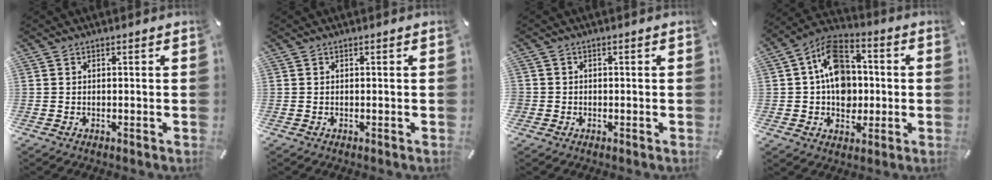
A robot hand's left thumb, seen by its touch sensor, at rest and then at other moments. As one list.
[{"total": 0.0}, {"total": 1.5, "force": [-0.3, 1.4, 0.2], "torque": [-0.002, 0.004, -0.009]}, {"total": 13.4, "force": [0.8, 10.5, 8.4], "torque": [-0.147, 0.011, 0.013]}]